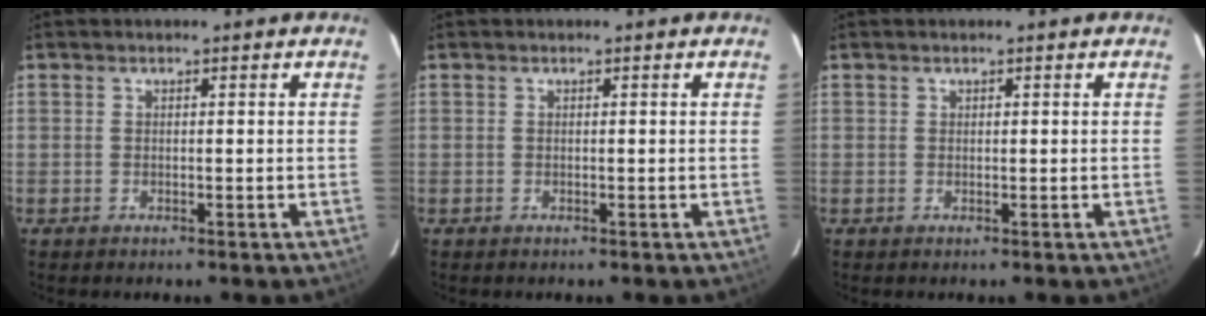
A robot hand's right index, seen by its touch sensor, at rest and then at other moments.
{"total": 0.0}
{"total": 0.0}